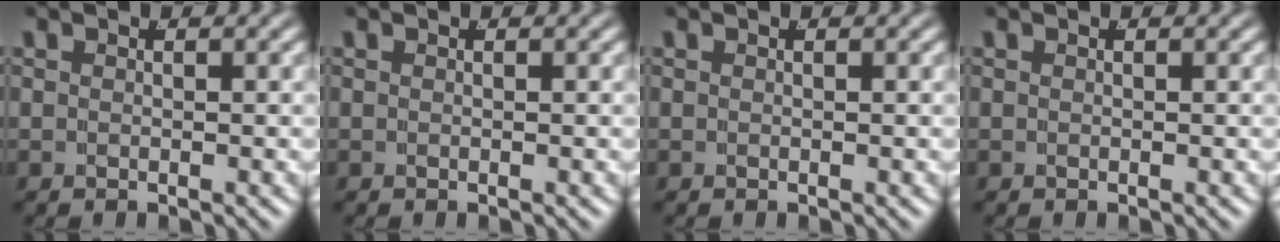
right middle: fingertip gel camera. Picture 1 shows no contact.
{"total": 0.0}
{"total": 0.0}
{"total": 0.0}